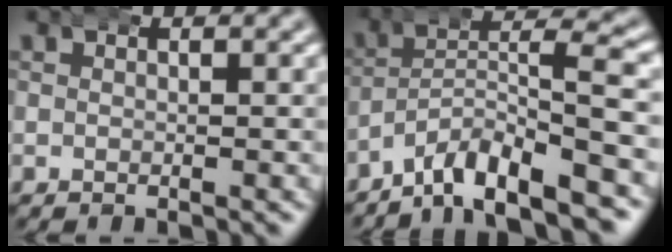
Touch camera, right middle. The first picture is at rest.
{"total": 6.6, "force": [-3.9, 2.5, 4.7], "torque": [-0.076, 0.002, -0.069]}